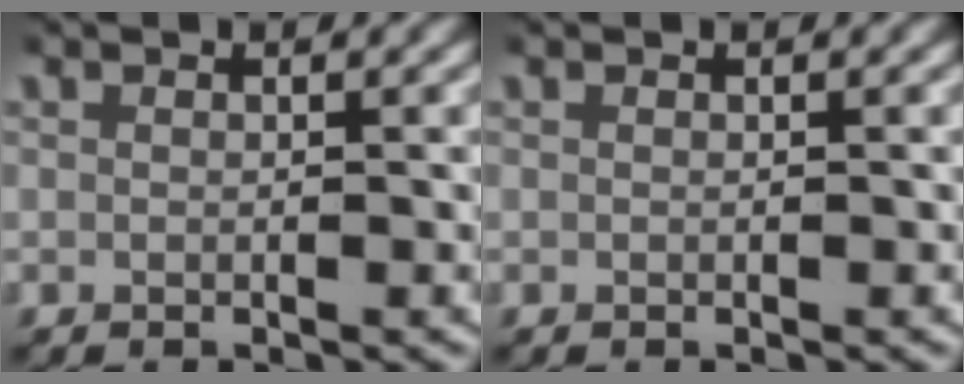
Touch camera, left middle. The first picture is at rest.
{"total": 0.0}